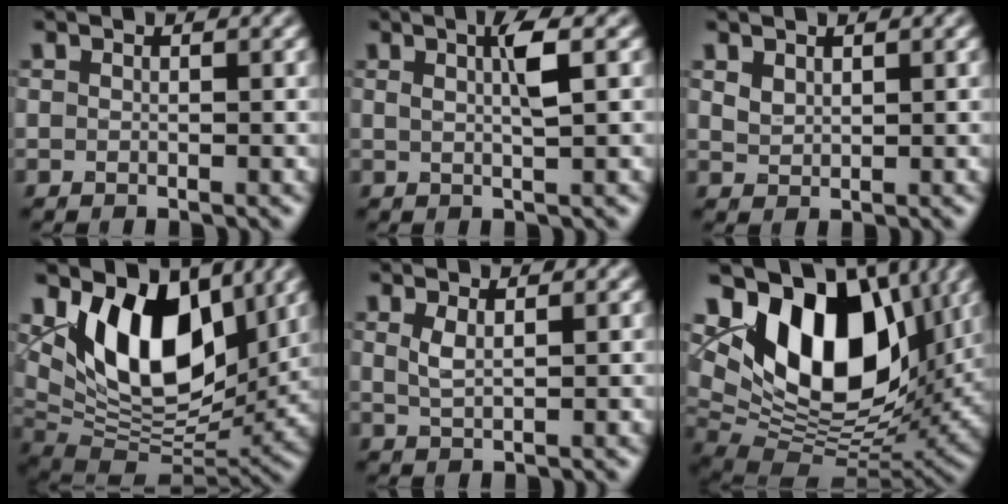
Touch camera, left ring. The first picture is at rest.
{"total": 2.6, "force": [0.8, 0.4, 2.4], "torque": [-0.039, 0.003, 0.011]}
{"total": 1.3, "force": [1.0, 0.6, 0.5], "torque": [-0.014, -0.001, 0.024]}
{"total": 11.2, "force": [4.0, 6.5, 8.2], "torque": [-0.132, -0.015, 0.067]}
{"total": 1.4, "force": [0.7, 0.4, 1.2], "torque": [-0.030, -0.001, 0.017]}
{"total": 13.9, "force": [4.8, 8.3, 10.1], "torque": [-0.152, 0.000, 0.082]}